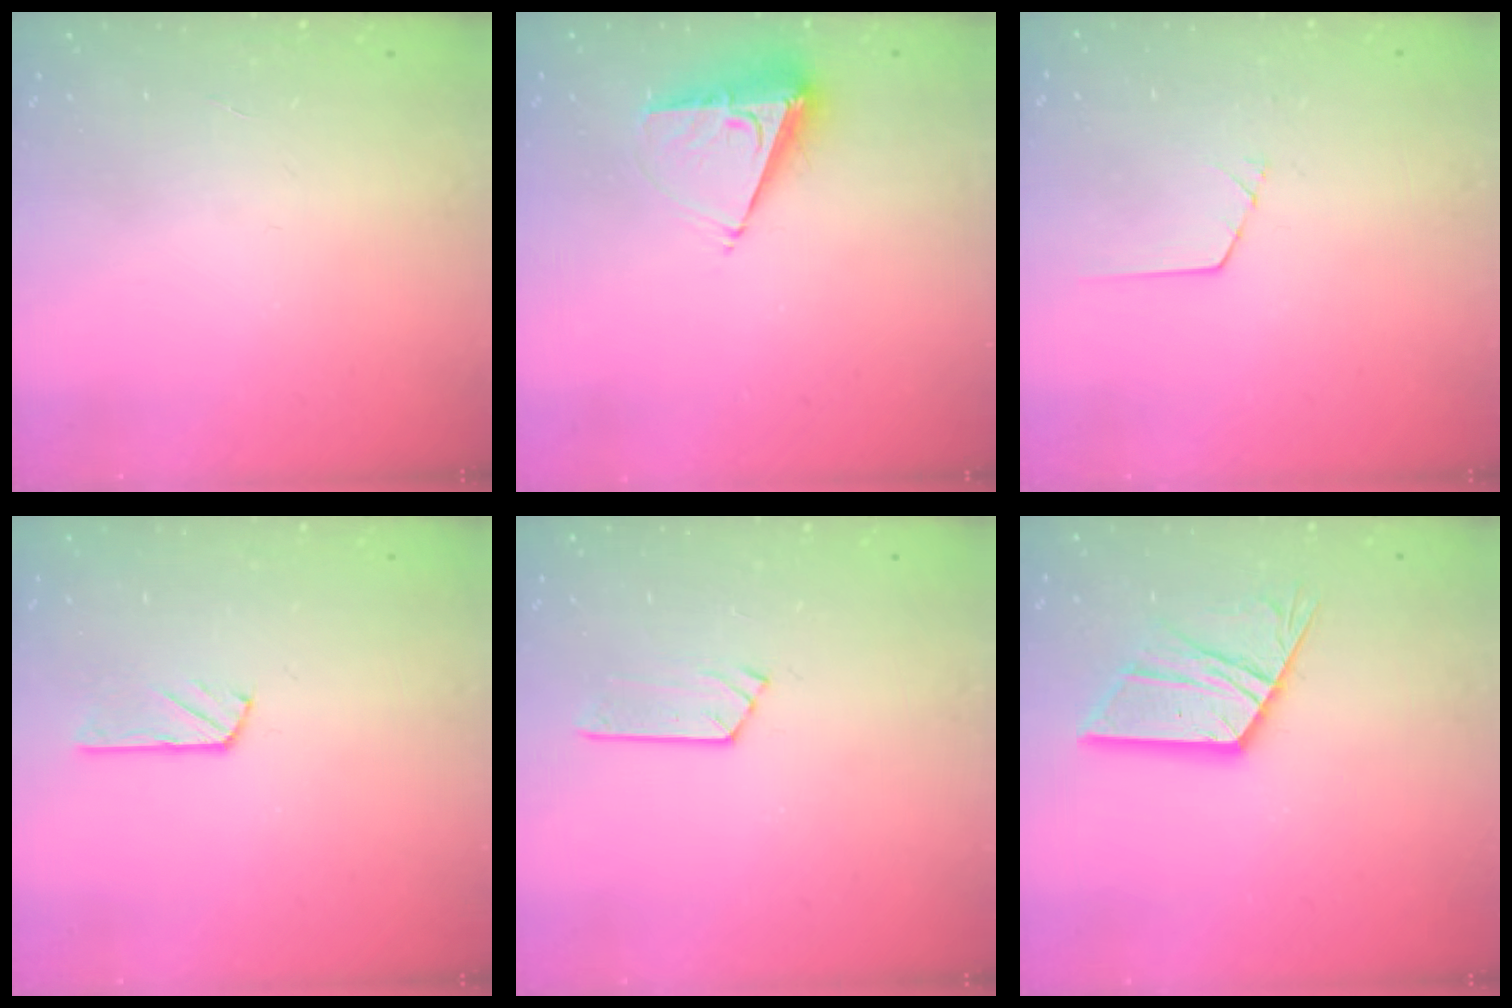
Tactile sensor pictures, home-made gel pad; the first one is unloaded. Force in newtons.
{"total": 8.7, "press": 8.7, "slide": 0.4}
{"total": 1.6, "press": 1.6, "slide": 0.0}
{"total": 2.7, "press": 2.7, "slide": 0.1}
{"total": 4.1, "press": 4.1, "slide": 0.4}
{"total": 12.8, "press": 12.7, "slide": 1.1}